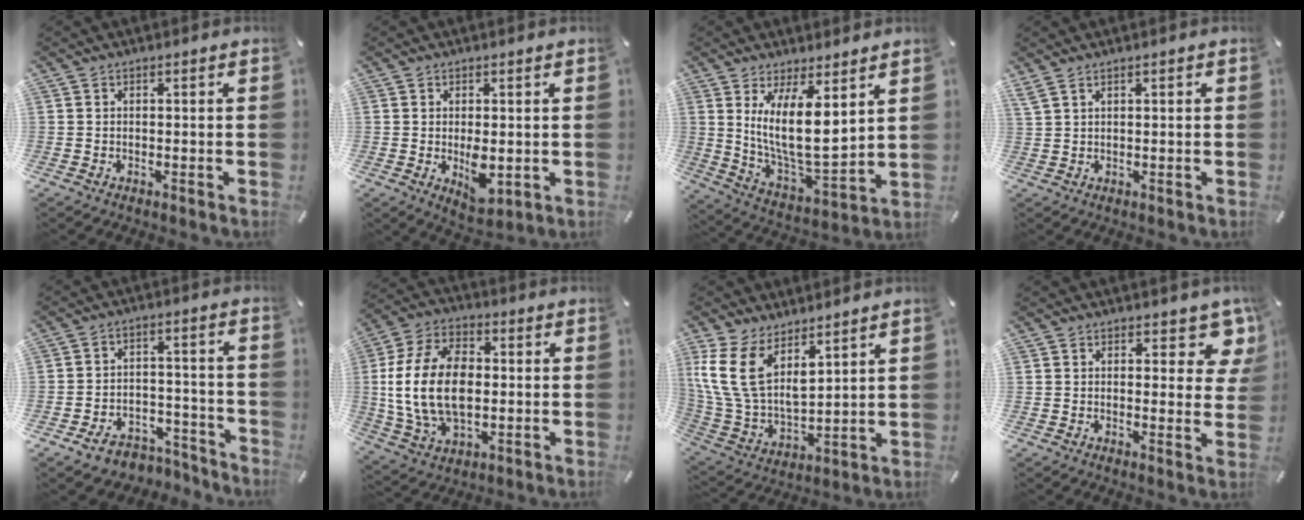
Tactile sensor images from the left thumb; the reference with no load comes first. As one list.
[{"total": 6.3, "force": [-0.5, 3.4, 5.3], "torque": [-0.072, -0.004, -0.006]}, {"total": 14.7, "force": [5.7, 5.9, 12.2], "torque": [-0.244, -0.044, 0.102]}, {"total": 1.9, "force": [1.1, 0.6, 1.4], "torque": [-0.029, -0.001, 0.021]}, {"total": 7.7, "force": [-4.9, 5.3, 2.7], "torque": [-0.035, 0.043, -0.084]}, {"total": 18.1, "force": [0.0, 12.5, 13.1], "torque": [-0.291, 0.007, -0.001]}, {"total": 13.4, "force": [7.3, 8.0, 7.8], "torque": [-0.214, -0.047, 0.139]}, {"total": 8.2, "force": [4.8, 4.0, 5.3], "torque": [-0.041, -0.033, 0.076]}]